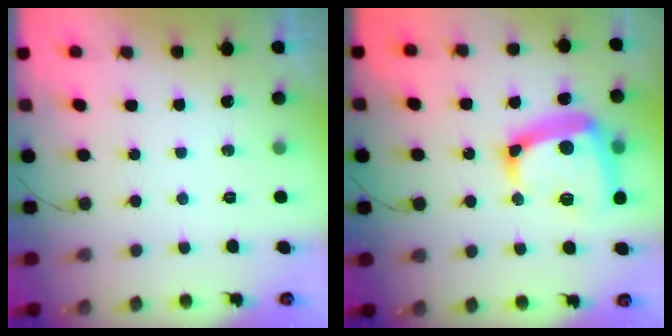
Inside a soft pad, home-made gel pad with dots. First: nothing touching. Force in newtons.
{"total": 17.0, "press": 16.9, "slide": 2.1}